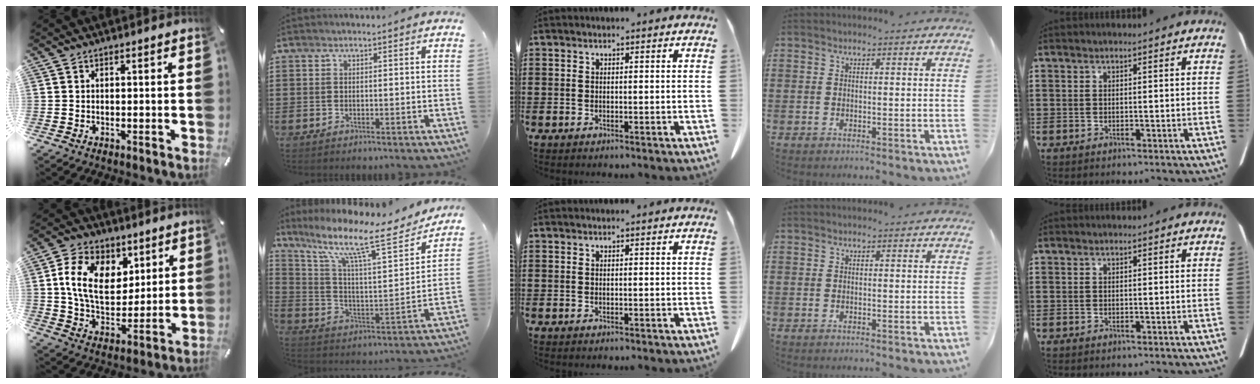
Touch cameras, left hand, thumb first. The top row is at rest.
{"thumb": {"total": 14.2, "force": [4.9, 10.1, 8.7], "torque": [-0.156, 0.002, 0.092]}, "index": {"total": 14.2, "force": [9.9, 2.7, 9.8], "torque": [-0.201, -0.052, 0.155]}}